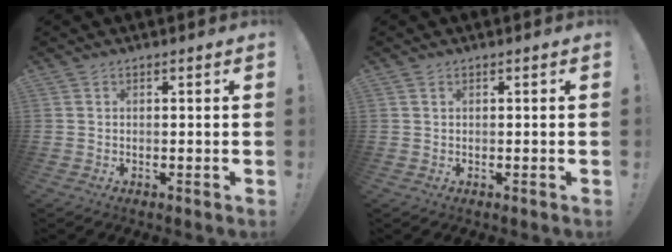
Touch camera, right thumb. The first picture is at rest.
{"total": 0.6, "force": [0.4, 0.3, 0.3], "torque": [0.000, -0.003, 0.006]}